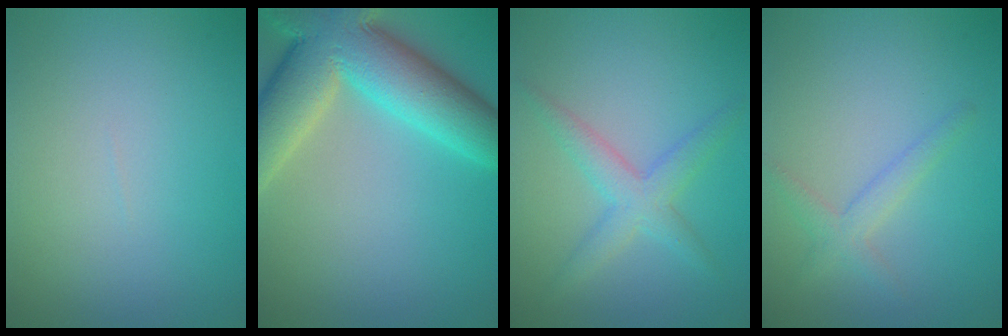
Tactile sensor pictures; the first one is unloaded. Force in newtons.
{"total": 11.9, "press": 11.9, "slide": 0.9}
{"total": 3.2, "press": 3.2, "slide": 0.2}
{"total": 2.0, "press": 2.0, "slide": 0.2}